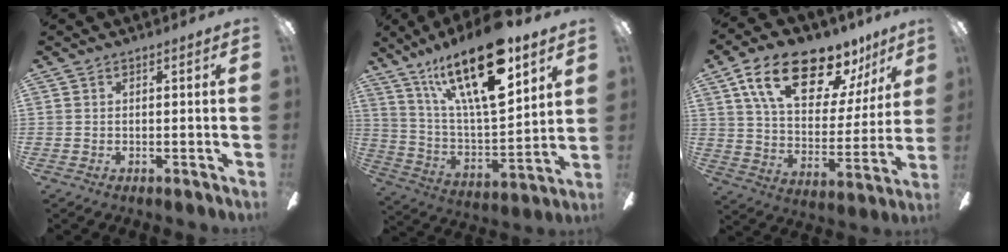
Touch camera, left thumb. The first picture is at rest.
{"total": 24.9, "force": [15.2, 8.4, 17.9], "torque": [-0.324, -0.078, 0.253]}
{"total": 20.1, "force": [13.2, 9.1, 12.1], "torque": [-0.202, -0.071, 0.226]}